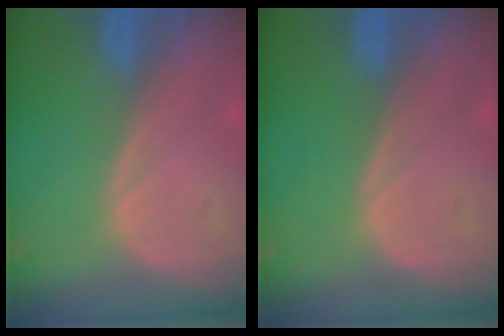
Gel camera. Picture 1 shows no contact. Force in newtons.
{"total": 0.0}